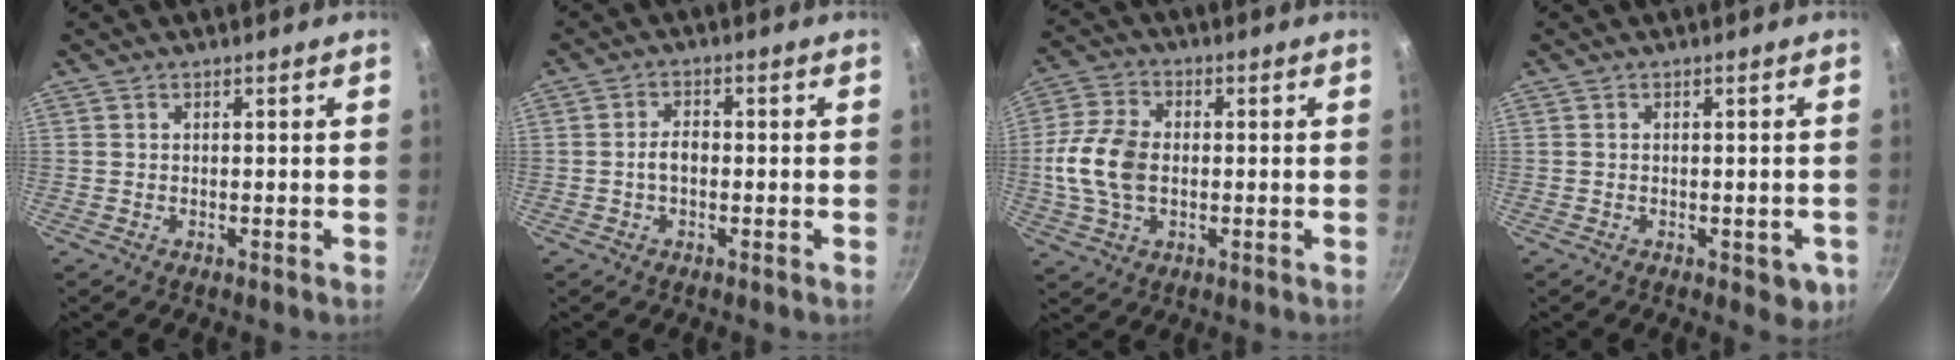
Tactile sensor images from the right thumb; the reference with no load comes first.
{"total": 3.0, "force": [-0.5, 1.8, 2.3], "torque": [-0.032, 0.015, -0.010]}
{"total": 11.5, "force": [-0.6, 7.8, 8.4], "torque": [-0.163, 0.014, -0.019]}
{"total": 4.3, "force": [-1.5, 2.3, 3.3], "torque": [-0.024, 0.001, -0.017]}